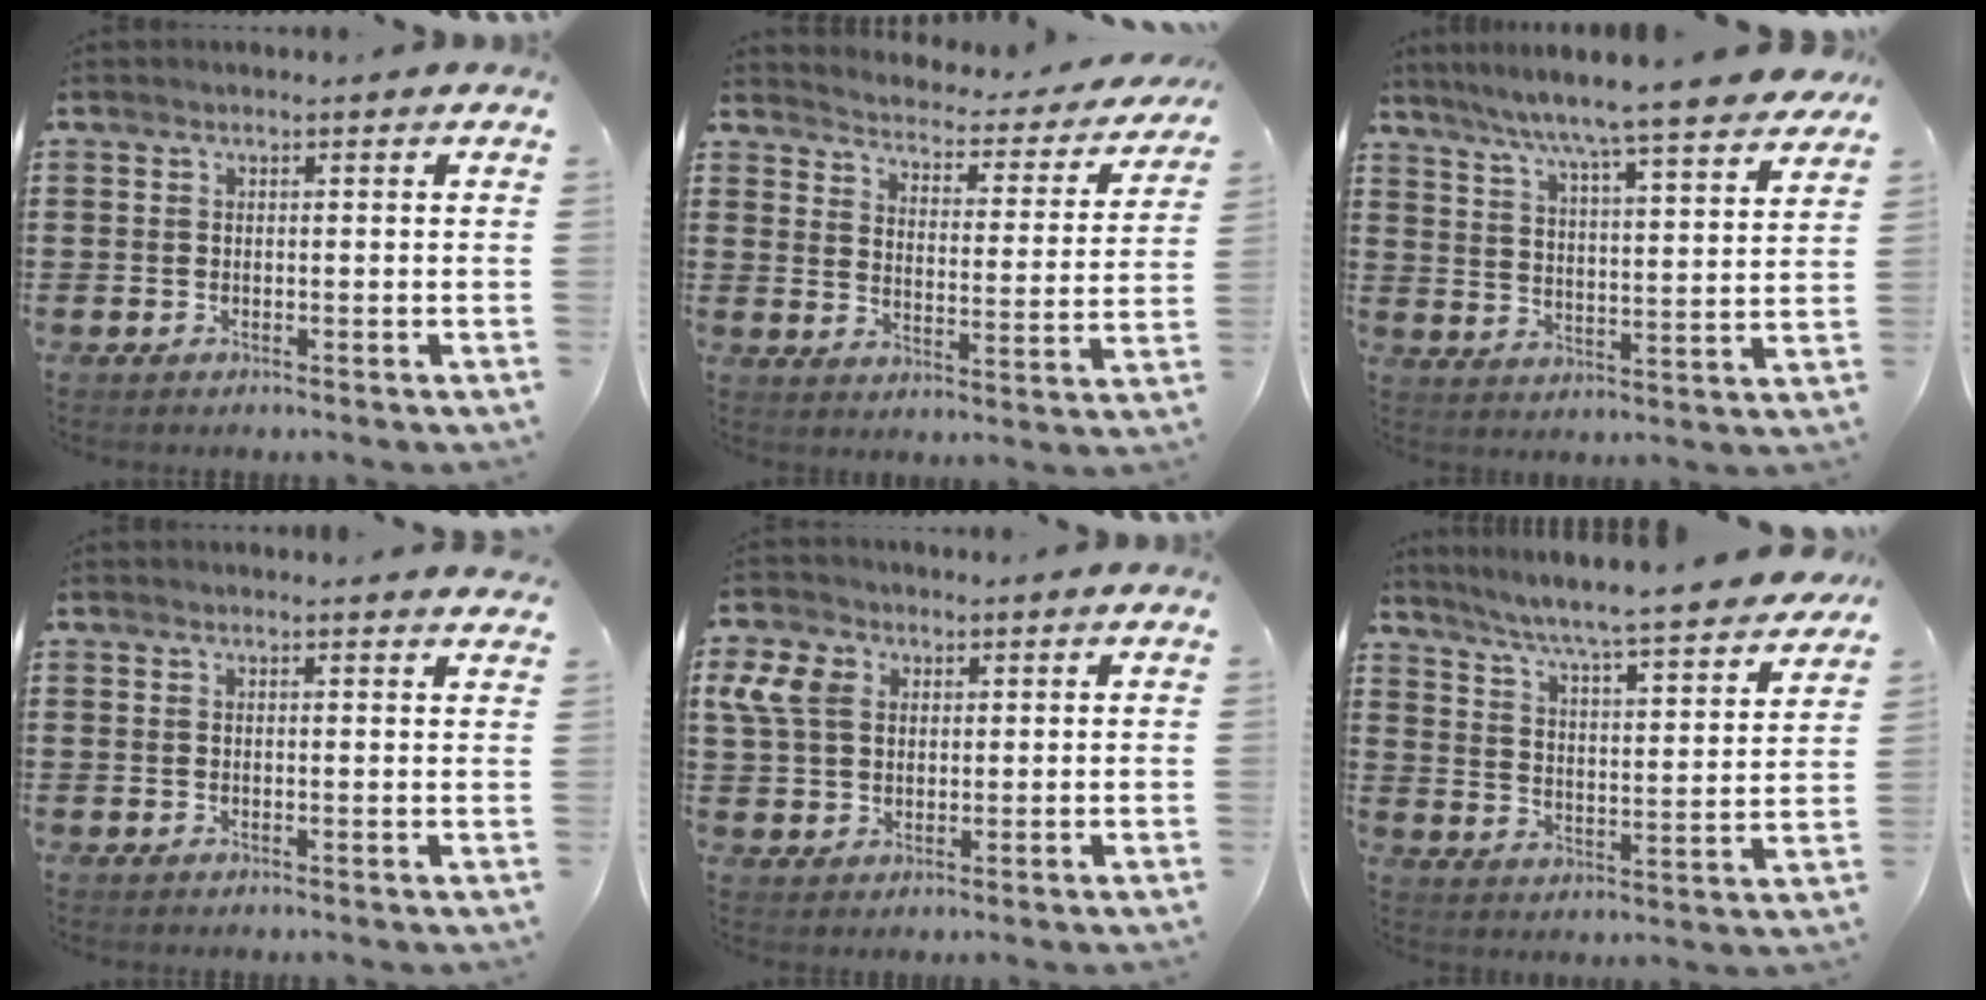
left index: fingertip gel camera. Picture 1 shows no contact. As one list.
[{"total": 2.6, "force": [2.6, 0.1, 0.1], "torque": [-0.023, -0.028, 0.035]}, {"total": 6.3, "force": [5.8, -1.0, 2.4], "torque": [-0.072, -0.047, 0.091]}, {"total": 1.3, "force": [1.2, -0.1, 0.4], "torque": [-0.009, -0.001, 0.023]}, {"total": 5.9, "force": [2.2, 4.6, 3.0], "torque": [-0.091, 0.012, 0.037]}, {"total": 5.4, "force": [4.9, -0.7, 2.1], "torque": [-0.065, -0.048, 0.071]}]